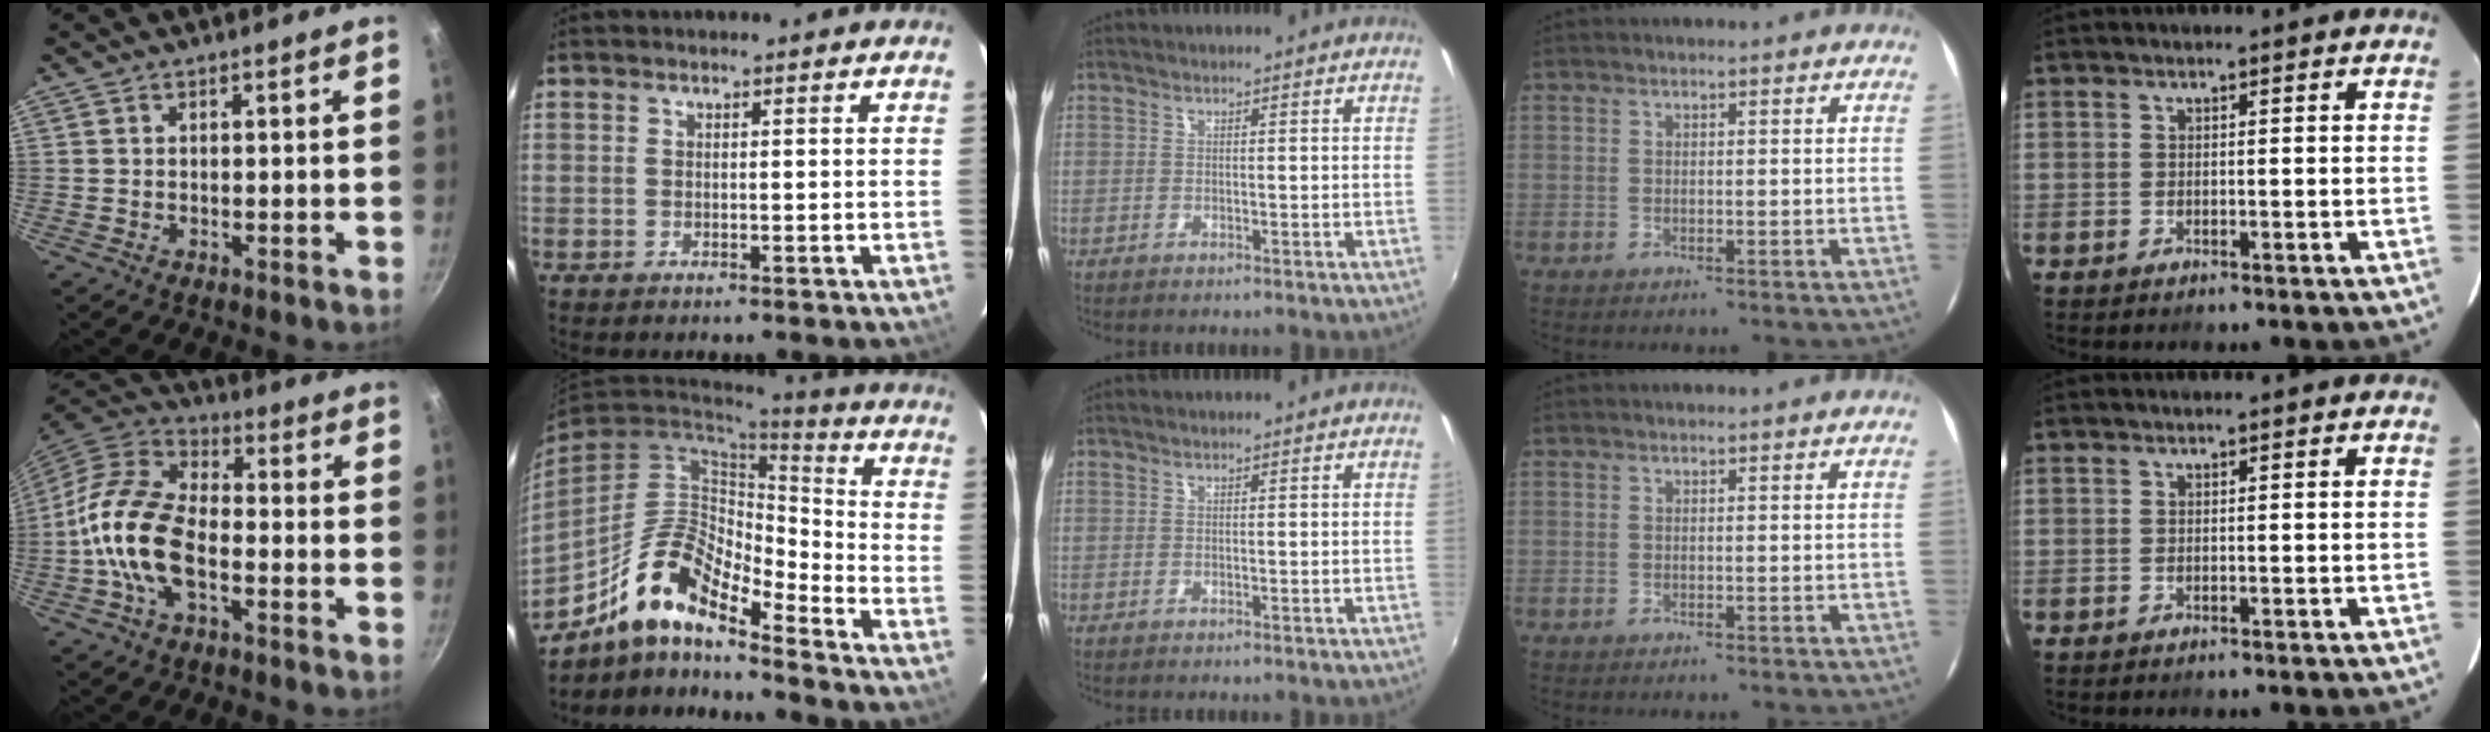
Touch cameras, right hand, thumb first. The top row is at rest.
{"thumb": {"total": 16.2, "force": [-3.5, 9.2, 12.9], "torque": [-0.227, 0.037, -0.081]}, "index": {"total": 14.4, "force": [-10.8, 4.0, 8.7], "torque": [-0.166, -0.001, -0.210]}}